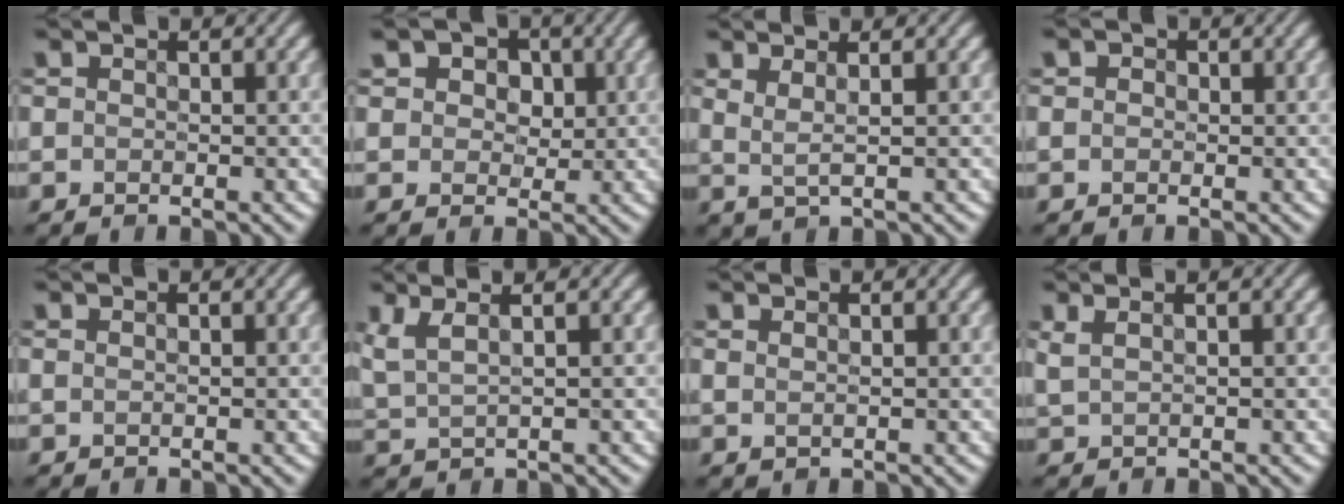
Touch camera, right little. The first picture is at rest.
{"total": 6.4, "force": [3.3, 4.3, 3.3], "torque": [-0.051, 0.014, 0.023]}
{"total": 2.6, "force": [1.6, 0.7, 1.9], "torque": [-0.034, -0.002, 0.016]}
{"total": 0.8, "force": [0.4, 0.7, 0.3], "torque": [-0.006, 0.003, -0.006]}
{"total": 0.0}
{"total": 4.2, "force": [2.5, 1.5, 3.0], "torque": [-0.054, 0.027, 0.032]}
{"total": 0.8, "force": [0.8, 0.1, 0.4], "torque": [-0.012, -0.002, 0.013]}
{"total": 2.0, "force": [1.4, 0.7, 1.2], "torque": [-0.019, 0.006, 0.018]}